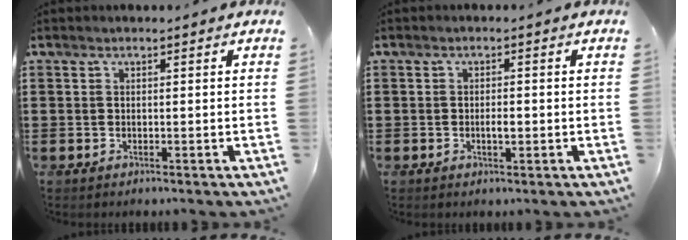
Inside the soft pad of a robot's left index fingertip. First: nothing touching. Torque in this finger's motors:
{"motor_torque": [0.03, 0.01, 0.01, 0.02]}